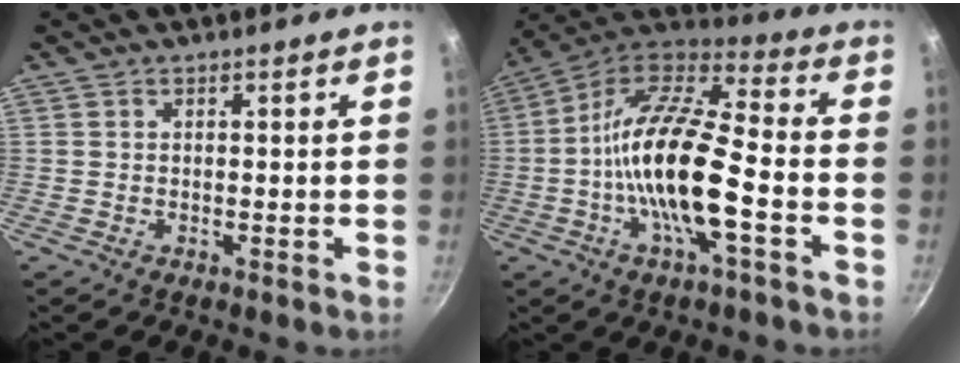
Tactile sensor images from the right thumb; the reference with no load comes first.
{"total": 19.3, "force": [-4.5, 6.2, 17.8], "torque": [-0.332, 0.037, -0.102]}